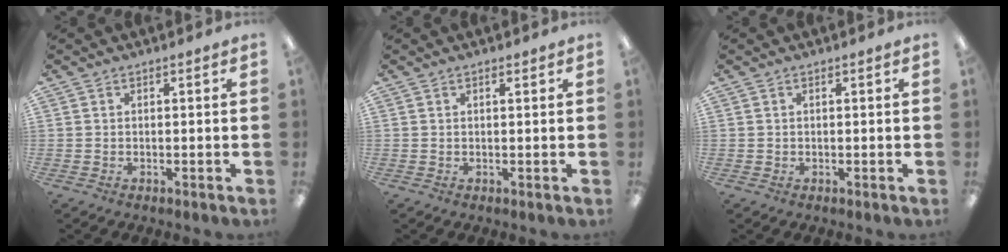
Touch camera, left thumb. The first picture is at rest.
{"total": 0.7, "force": [0.5, 0.1, 0.5], "torque": [-0.004, -0.002, 0.007]}
{"total": 0.0}